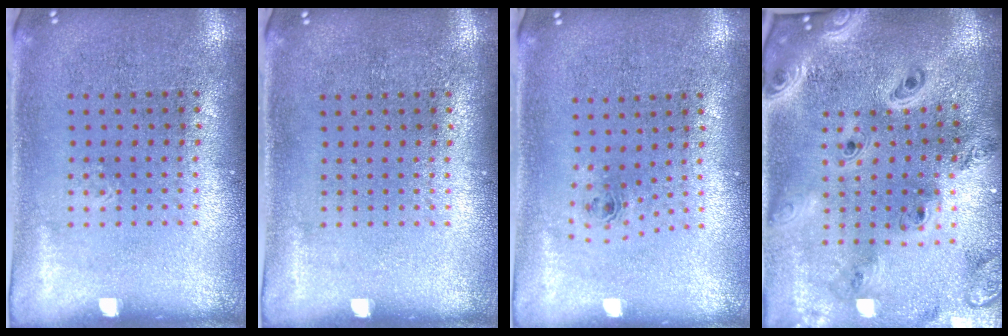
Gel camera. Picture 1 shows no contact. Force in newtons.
{"total": 0.0}
{"total": 0.8, "press": 0.4, "slide": 0.7}
{"total": 3.6, "press": 2.8, "slide": 2.3}